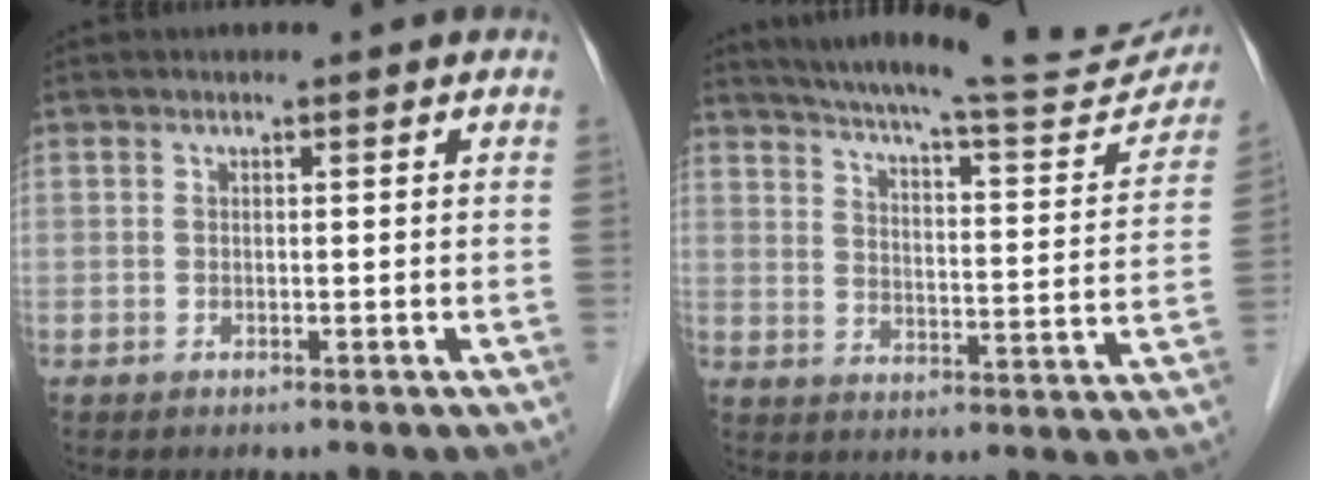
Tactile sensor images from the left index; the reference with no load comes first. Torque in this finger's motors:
{"motor_torque": [0.37, -0.38, 0.25, 0.04]}